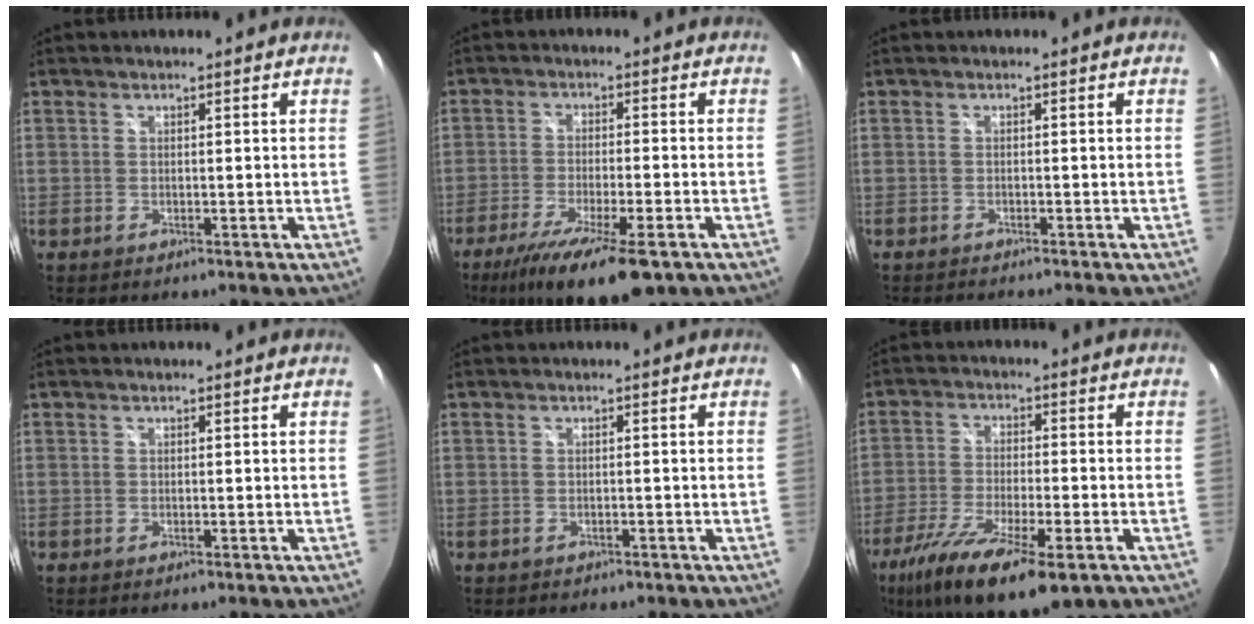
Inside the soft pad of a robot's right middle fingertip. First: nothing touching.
{"total": 14.6, "force": [-9.6, 3.0, 10.5], "torque": [-0.204, -0.045, -0.161]}
{"total": 3.0, "force": [-2.8, 0.5, 1.0], "torque": [-0.027, -0.014, -0.048]}
{"total": 0.0}
{"total": 2.2, "force": [-1.6, 1.2, 0.7], "torque": [-0.018, -0.006, -0.019]}
{"total": 16.7, "force": [-9.9, 4.6, 12.7], "torque": [-0.253, -0.049, -0.175]}